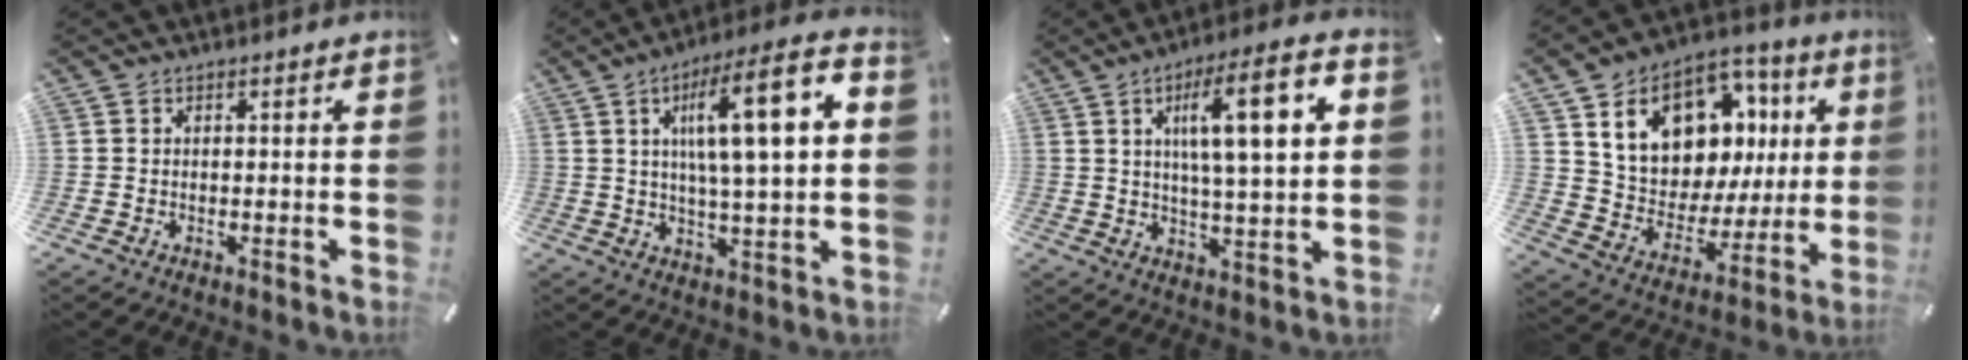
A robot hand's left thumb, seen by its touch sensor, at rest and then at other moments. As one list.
[{"total": 15.9, "force": [4.1, 3.9, 14.8], "torque": [-0.236, -0.004, 0.059]}, {"total": 14.2, "force": [4.5, 3.3, 13.0], "torque": [-0.208, -0.001, 0.067]}, {"total": 18.0, "force": [8.0, 12.9, 9.7], "torque": [-0.166, -0.039, 0.152]}]